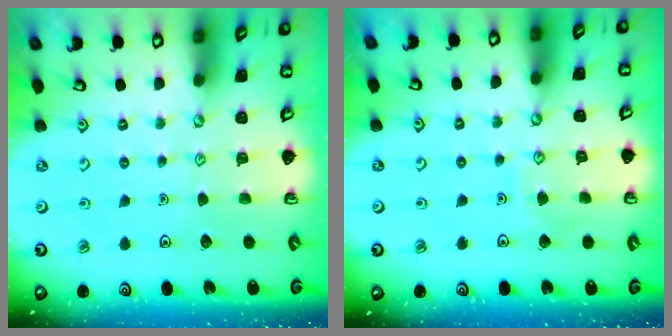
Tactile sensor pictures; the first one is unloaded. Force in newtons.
{"total": 5.2, "press": 5.1, "slide": 0.3}